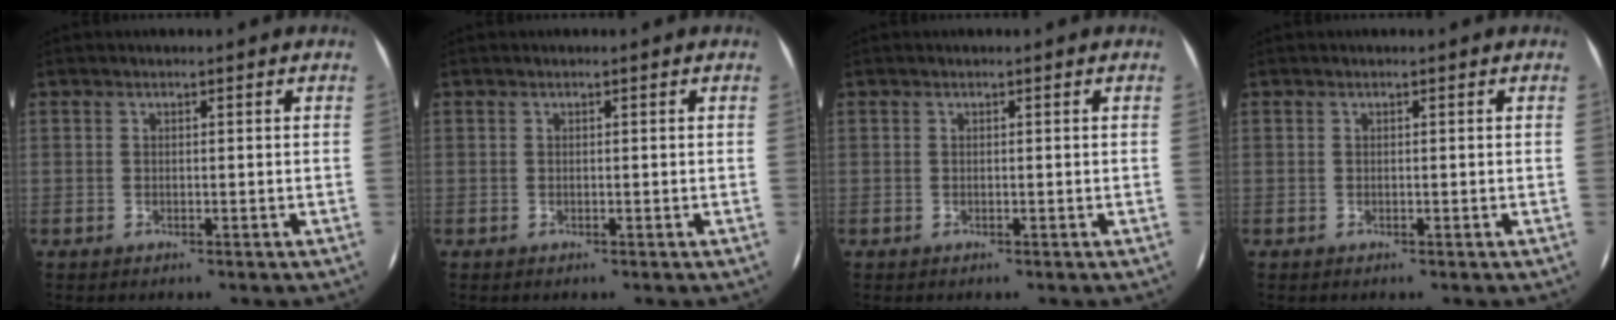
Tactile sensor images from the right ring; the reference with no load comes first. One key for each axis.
{"total": 0.0}
{"total": 0.0}
{"total": 0.0}